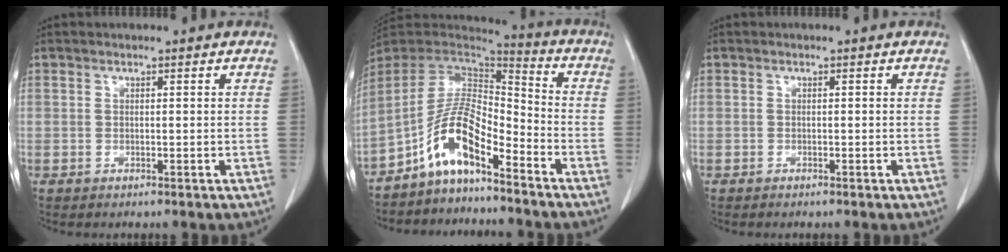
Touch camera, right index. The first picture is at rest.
{"total": 10.2, "force": [-6.5, 2.9, 7.3], "torque": [-0.149, 0.023, -0.123]}
{"total": 0.5, "force": [-0.4, 0.0, 0.3], "torque": [-0.010, -0.001, -0.008]}